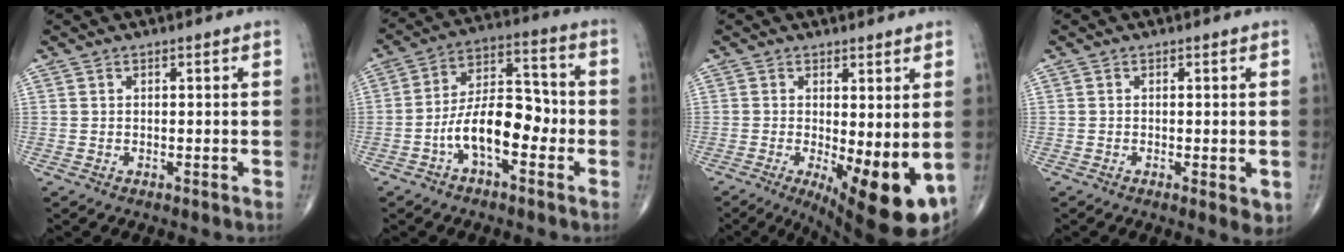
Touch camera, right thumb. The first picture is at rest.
{"total": 12.1, "force": [-3.8, 6.0, 9.8], "torque": [-0.155, 0.047, -0.075]}
{"total": 13.5, "force": [-2.7, 4.6, 12.4], "torque": [-0.167, -0.028, -0.024]}
{"total": 2.9, "force": [-0.7, 0.9, 2.7], "torque": [-0.037, -0.008, -0.012]}